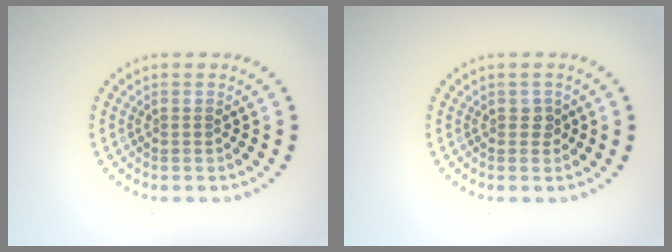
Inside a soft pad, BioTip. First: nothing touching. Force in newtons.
{"total": 0.8, "press": 0.8, "slide": 0.3}